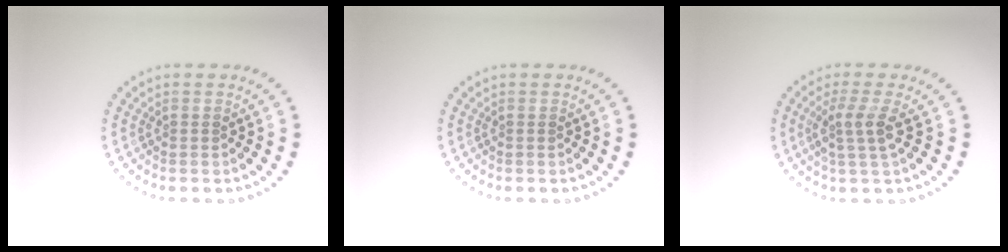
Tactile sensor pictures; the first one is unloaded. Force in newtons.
{"total": 0.0}
{"total": 2.6, "press": 2.0, "slide": 1.7}